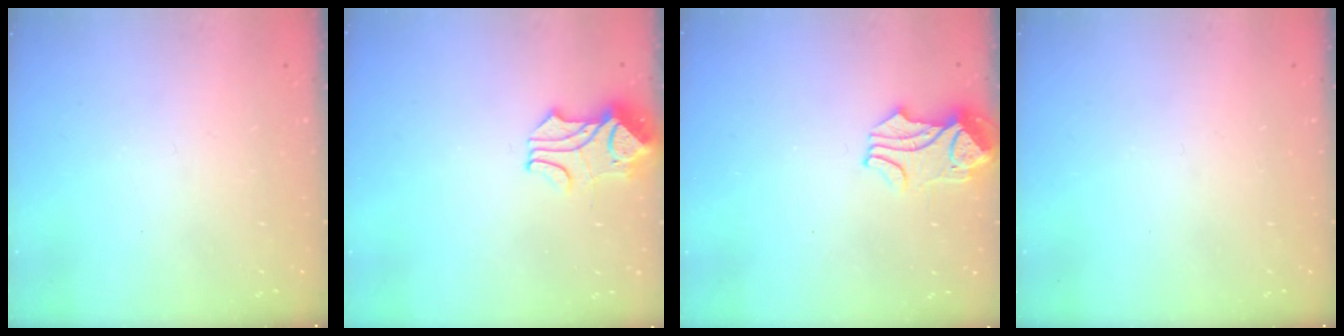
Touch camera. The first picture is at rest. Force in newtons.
{"total": 1.7, "press": 1.3, "slide": 1.0}
{"total": 1.6, "press": 1.1, "slide": 1.1}
{"total": 0.0}